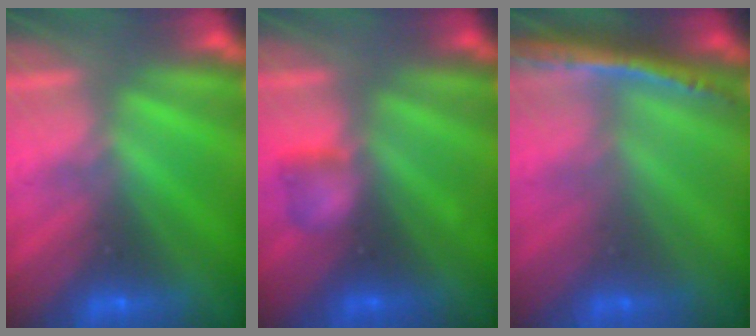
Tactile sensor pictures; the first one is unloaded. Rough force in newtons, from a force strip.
{"total": 2.1}
{"total": 1.3}